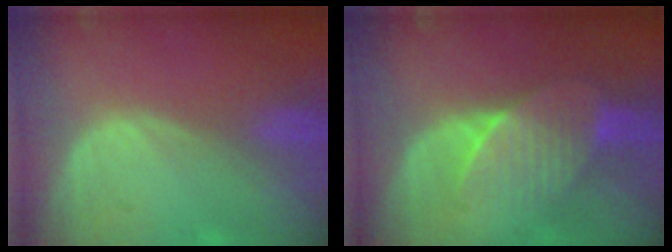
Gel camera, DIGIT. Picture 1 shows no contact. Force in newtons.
{"total": 7.4, "press": 6.9, "slide": 2.5}